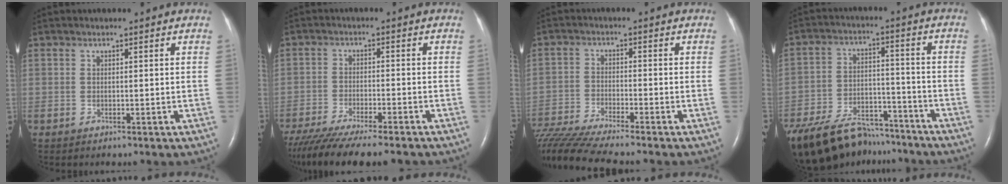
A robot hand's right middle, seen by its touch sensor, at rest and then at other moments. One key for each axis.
{"total": 14.8, "fx": -12.7, "fy": 1.1, "fz": 7.5, "tx": -0.123, "ty": -0.035, "tz": -0.197}
{"total": 13.0, "fx": -11.6, "fy": -0.6, "fz": 6.0, "tx": -0.110, "ty": -0.018, "tz": -0.203}
{"total": 20.8, "fx": -16.8, "fy": 8.7, "fz": 8.7, "tx": -0.212, "ty": -0.017, "tz": -0.264}